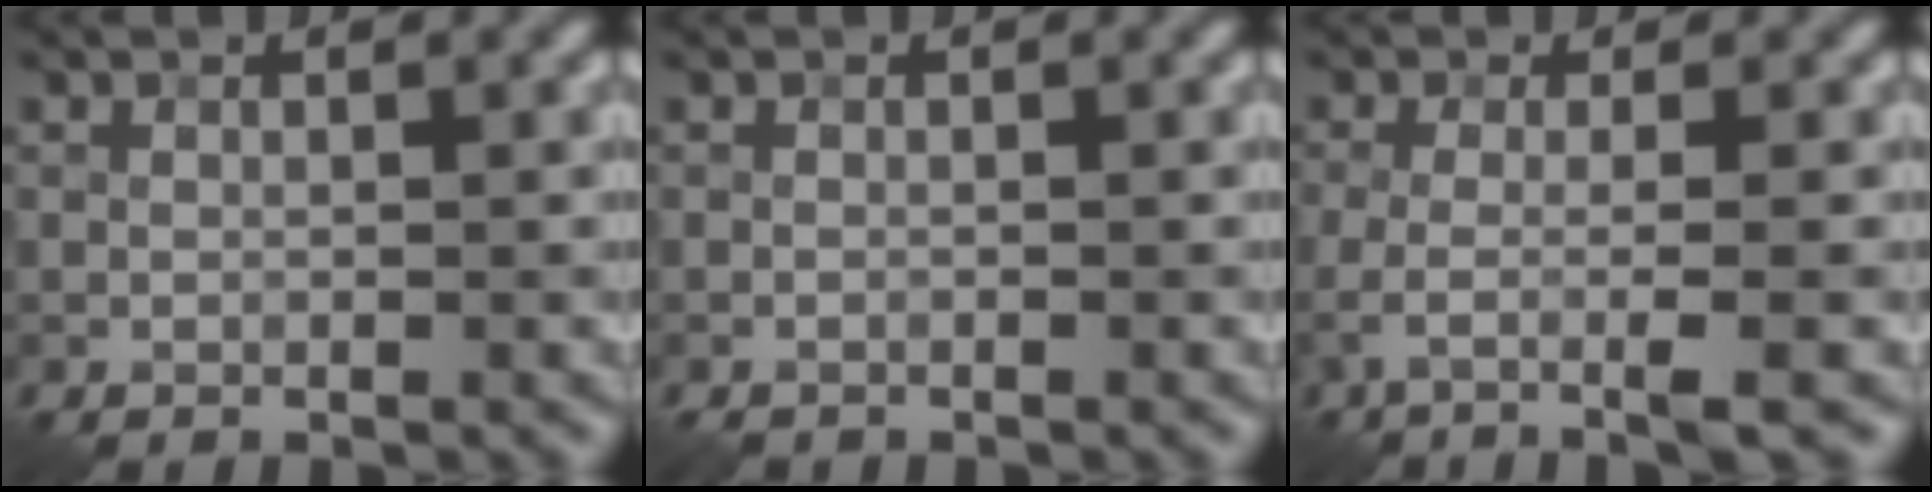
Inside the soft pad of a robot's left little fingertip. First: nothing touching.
{"total": 0.7, "force": [-0.6, 0.2, 0.0], "torque": [0.002, -0.003, -0.013]}
{"total": 3.7, "force": [-1.2, 0.9, 3.4], "torque": [-0.055, -0.008, -0.036]}